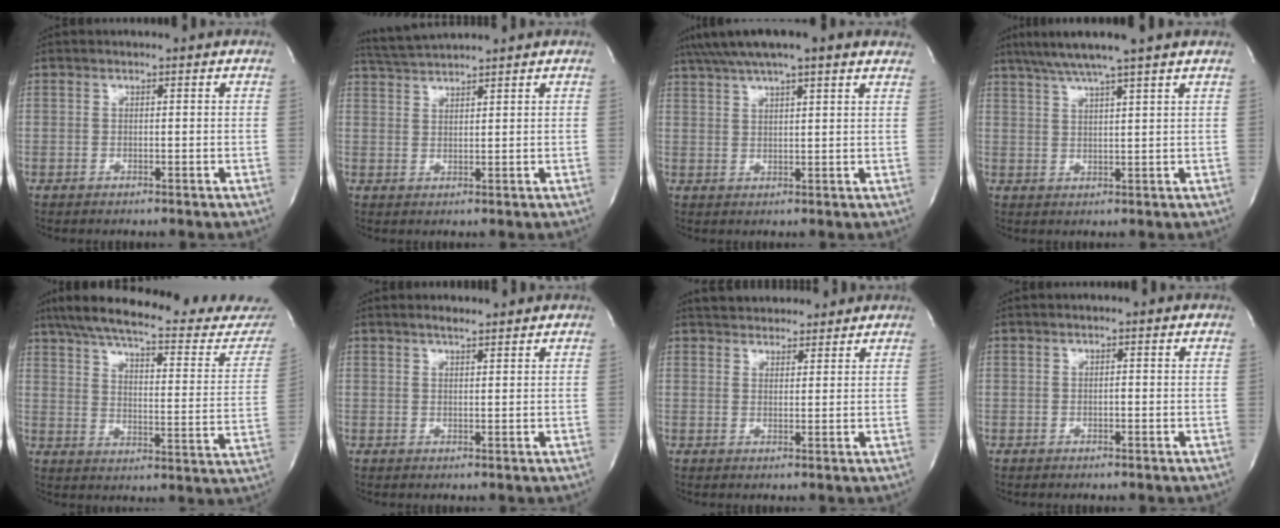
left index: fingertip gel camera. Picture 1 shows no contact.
{"total": 4.5, "force": [4.3, -1.1, 0.8], "torque": [-0.020, 0.015, 0.085]}
{"total": 13.8, "force": [10.8, 1.8, 8.4], "torque": [-0.149, 0.049, 0.154]}
{"total": 7.6, "force": [6.1, -1.4, 4.3], "torque": [-0.072, 0.015, 0.096]}
{"total": 29.7, "force": [26.1, 4.4, 13.5], "torque": [-0.214, -0.061, 0.325]}
{"total": 2.8, "force": [2.6, 0.3, 1.1], "torque": [-0.021, 0.013, 0.042]}
{"total": 8.4, "force": [7.7, 2.6, 2.0], "torque": [-0.021, 0.024, 0.108]}
{"total": 0.0}